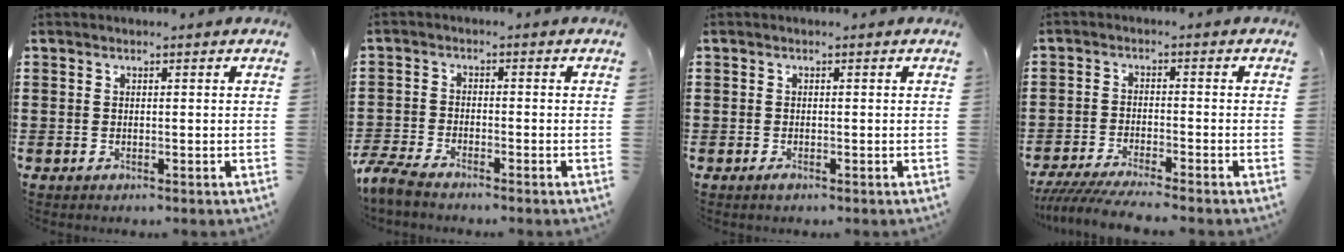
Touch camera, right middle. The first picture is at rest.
{"total": 3.7, "force": [-3.4, 0.4, 1.4], "torque": [-0.054, -0.011, -0.075]}
{"total": 0.6, "force": [-0.4, 0.2, 0.4], "torque": [-0.010, -0.007, -0.006]}
{"total": 4.3, "force": [-4.0, -0.1, 1.6], "torque": [-0.042, -0.016, -0.081]}